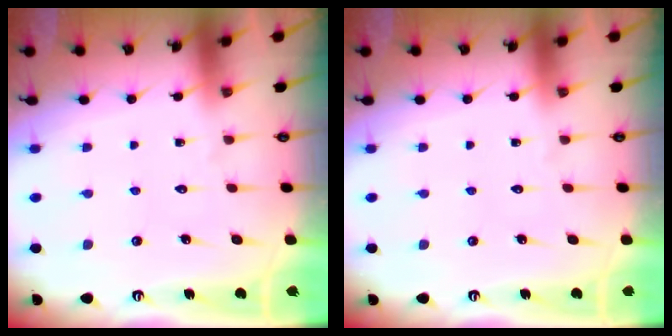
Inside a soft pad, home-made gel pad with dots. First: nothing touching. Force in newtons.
{"total": 0.0}